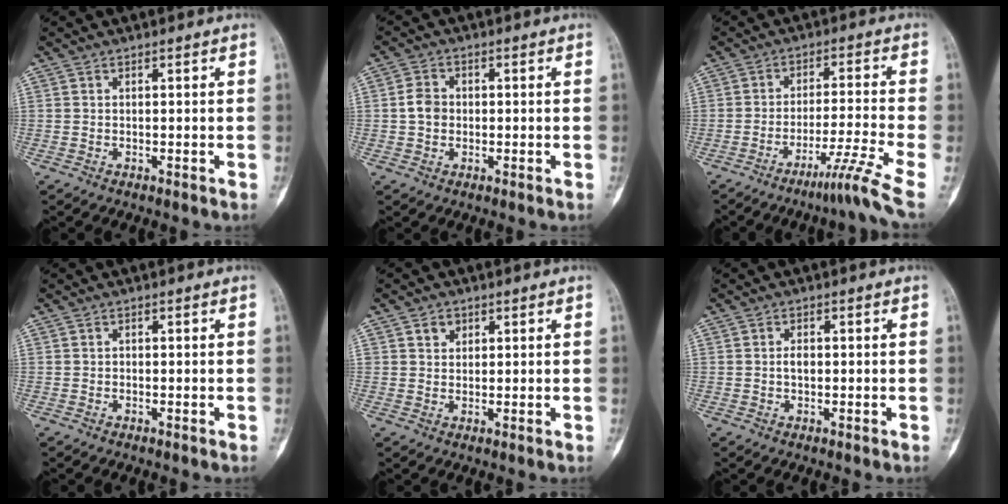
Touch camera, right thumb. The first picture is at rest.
{"total": 3.8, "force": [-0.2, 3.2, 2.1], "torque": [-0.030, 0.008, -0.008]}
{"total": 9.2, "force": [-5.5, -1.5, 7.2], "torque": [-0.129, 0.031, -0.092]}
{"total": 0.0}
{"total": 2.3, "force": [1.1, 1.9, 0.7], "torque": [0.002, -0.005, 0.015]}
{"total": 1.8, "force": [-0.1, 1.1, 1.4], "torque": [-0.023, 0.003, -0.003]}